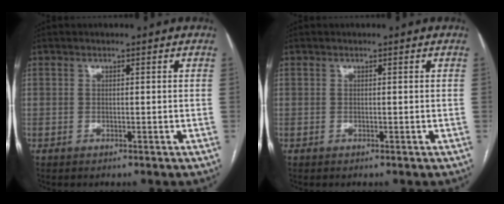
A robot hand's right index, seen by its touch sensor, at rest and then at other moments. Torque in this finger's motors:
{"motor_torque": [0.00, 0.00, 0.00, 0.01]}